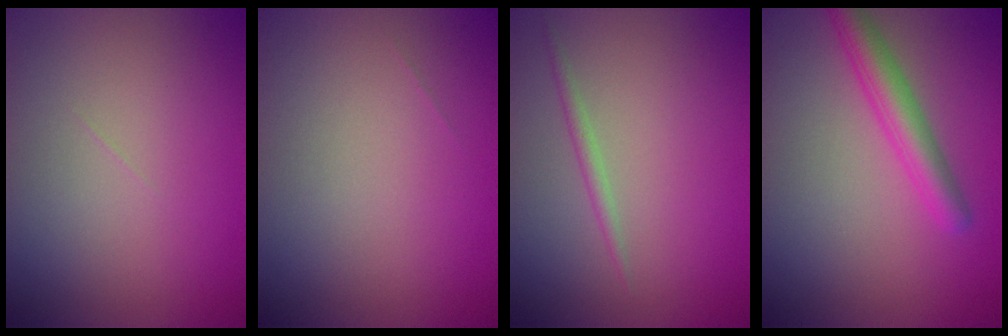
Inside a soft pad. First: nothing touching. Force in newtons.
{"total": 0.0}
{"total": 1.0, "press": 1.0, "slide": 0.0}
{"total": 3.4, "press": 3.4, "slide": 0.1}